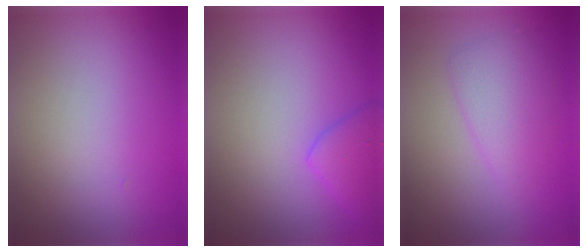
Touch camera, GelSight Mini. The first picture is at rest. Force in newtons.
{"total": 2.5, "press": 2.4, "slide": 0.3}
{"total": 2.7, "press": 2.7, "slide": 0.0}